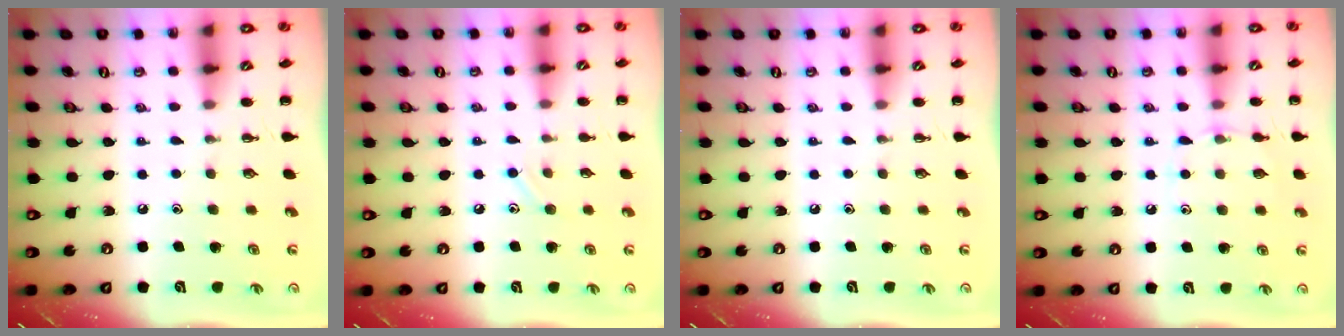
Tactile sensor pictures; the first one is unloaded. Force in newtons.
{"total": 6.4, "press": 6.1, "slide": 2.0}
{"total": 0.0}
{"total": 6.9, "press": 6.6, "slide": 1.8}